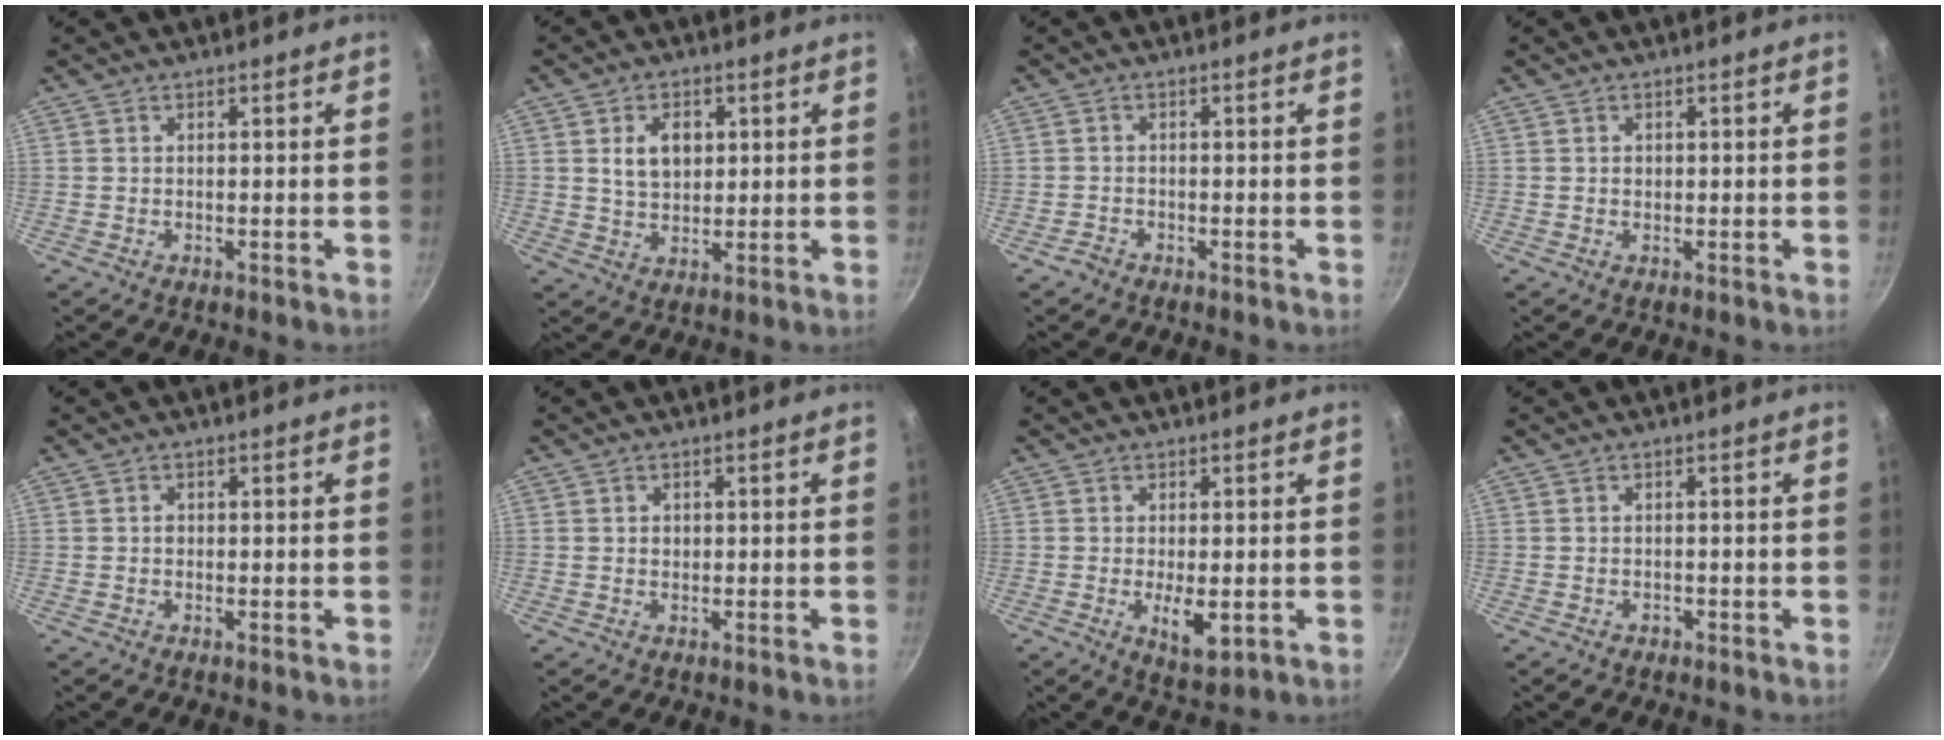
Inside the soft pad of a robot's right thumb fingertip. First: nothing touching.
{"total": 6.7, "force": [1.8, 4.5, 4.6], "torque": [-0.058, -0.009, 0.035]}
{"total": 1.3, "force": [-1.0, 0.7, 0.2], "torque": [-0.005, 0.002, -0.025]}
{"total": 0.6, "force": [0.1, 0.5, 0.2], "torque": [-0.002, -0.002, 0.002]}
{"total": 0.9, "force": [0.0, 0.7, 0.6], "torque": [-0.004, 0.001, -0.005]}
{"total": 1.0, "force": [0.1, 0.8, 0.5], "torque": [-0.003, -0.001, 0.004]}
{"total": 5.4, "force": [-1.1, 2.3, 4.8], "torque": [-0.076, -0.011, -0.011]}
{"total": 0.8, "force": [-0.5, 0.6, 0.3], "torque": [-0.002, 0.003, -0.010]}